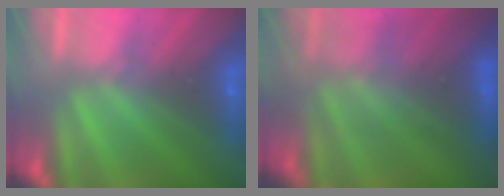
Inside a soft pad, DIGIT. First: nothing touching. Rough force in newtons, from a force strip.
{"total": 4.5}